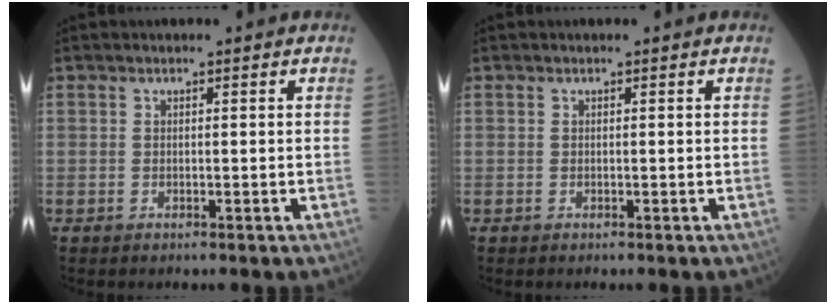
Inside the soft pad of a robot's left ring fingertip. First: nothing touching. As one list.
[{"total": 0.0}]